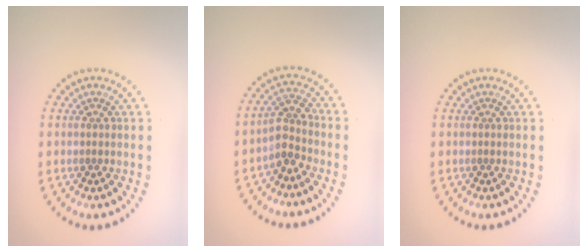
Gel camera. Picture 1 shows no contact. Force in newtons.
{"total": 2.7, "press": 2.1, "slide": 1.7}
{"total": 0.0}